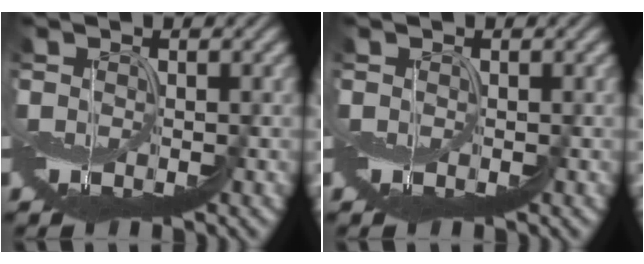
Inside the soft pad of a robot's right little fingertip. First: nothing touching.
{"total": 0.0}